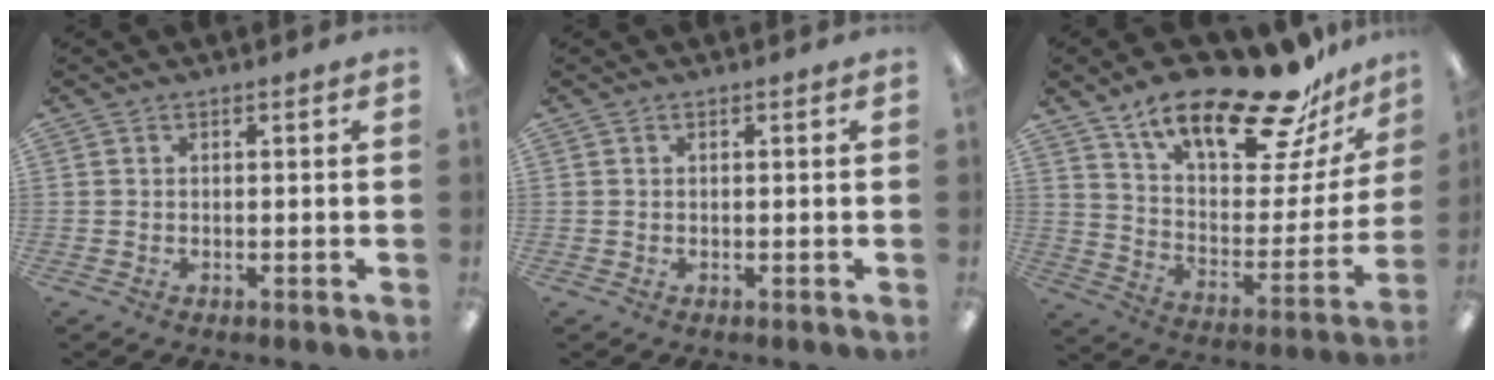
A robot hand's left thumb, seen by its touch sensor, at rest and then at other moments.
{"total": 0.0}
{"total": 23.0, "force": [17.6, 6.9, 13.2], "torque": [-0.214, -0.113, 0.296]}